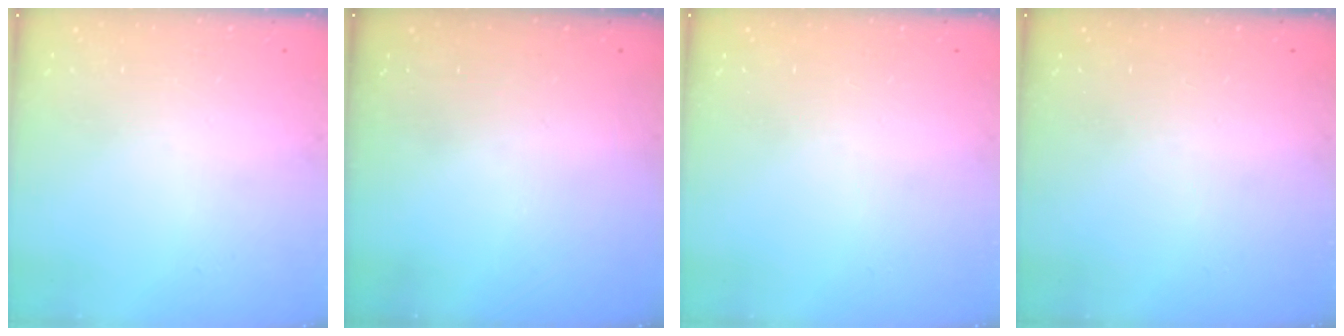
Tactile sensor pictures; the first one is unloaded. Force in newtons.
{"total": 0.0}
{"total": 0.0}
{"total": 0.0}